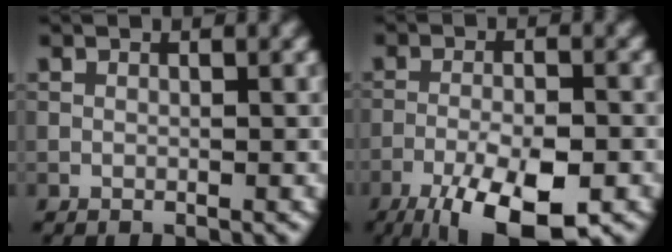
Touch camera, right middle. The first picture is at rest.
{"total": 10.0, "force": [-6.3, 3.0, 7.2], "torque": [-0.129, -0.027, -0.101]}